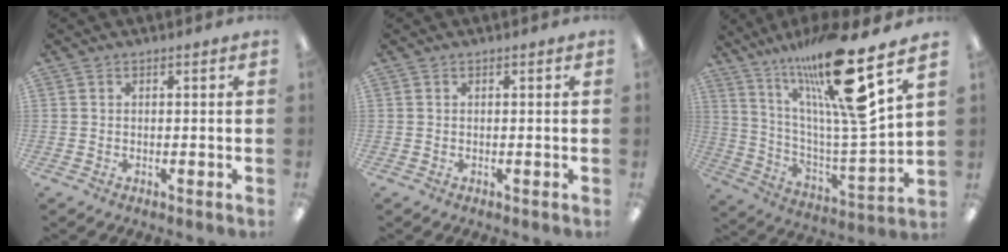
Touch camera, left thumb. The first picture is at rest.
{"total": 0.0}
{"total": 25.0, "force": [17.6, 3.4, 17.4], "torque": [-0.304, -0.096, 0.275]}